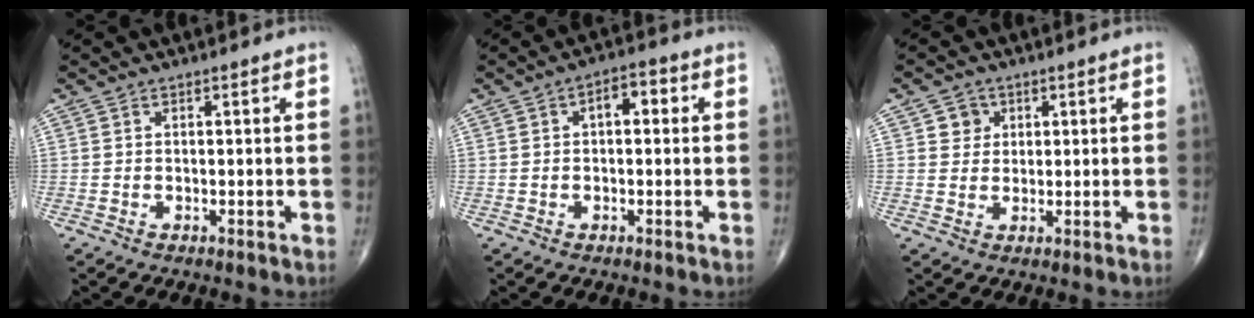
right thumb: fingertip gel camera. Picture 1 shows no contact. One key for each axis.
{"total": 4.3, "fx": 0.8, "fy": 2.3, "fz": 3.5, "tx": -0.042, "ty": 0.016, "tz": 0.005}
{"total": 3.3, "fx": 1.2, "fy": 3.0, "fz": 0.7, "tx": 0.009, "ty": -0.003, "tz": 0.015}